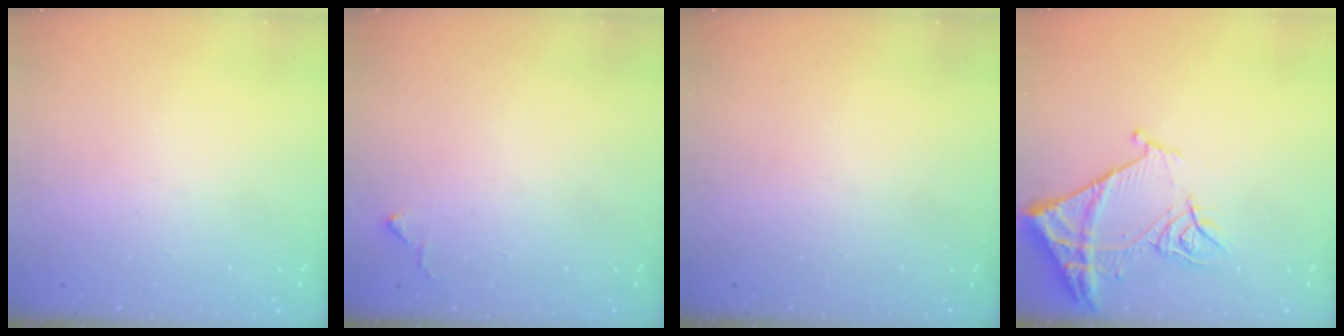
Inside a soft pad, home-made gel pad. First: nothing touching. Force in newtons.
{"total": 4.2, "press": 4.1, "slide": 0.7}
{"total": 0.0}
{"total": 11.7, "press": 11.6, "slide": 1.2}